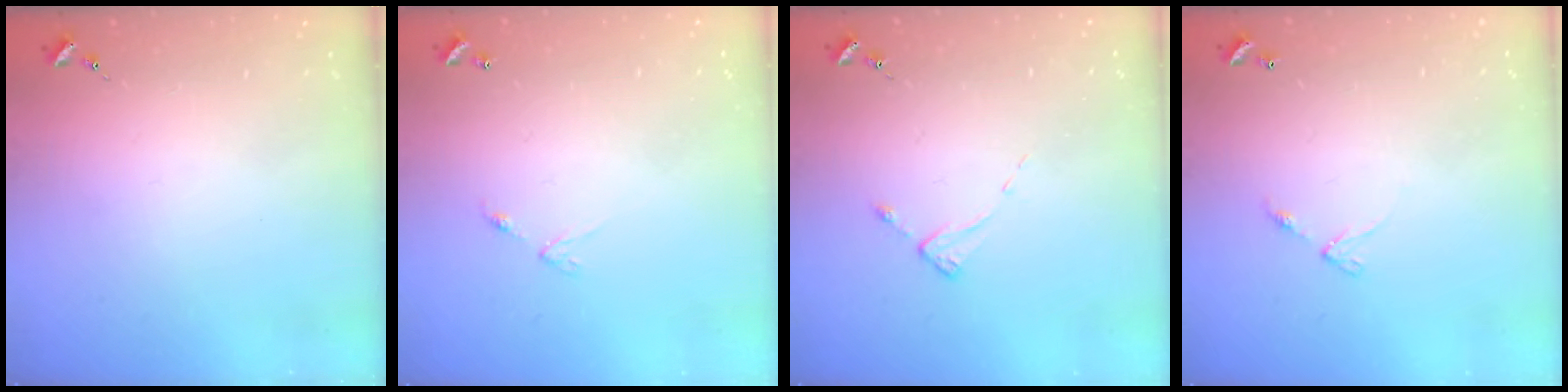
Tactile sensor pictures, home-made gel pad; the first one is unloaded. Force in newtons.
{"total": 5.9, "press": 5.9, "slide": 0.4}
{"total": 2.6, "press": 2.6, "slide": 0.2}
{"total": 4.7, "press": 4.7, "slide": 0.4}